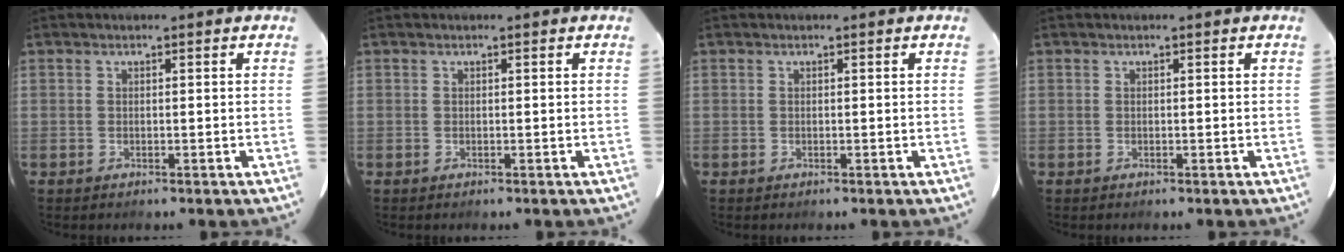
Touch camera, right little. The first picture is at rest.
{"total": 0.0}
{"total": 0.0}
{"total": 0.0}